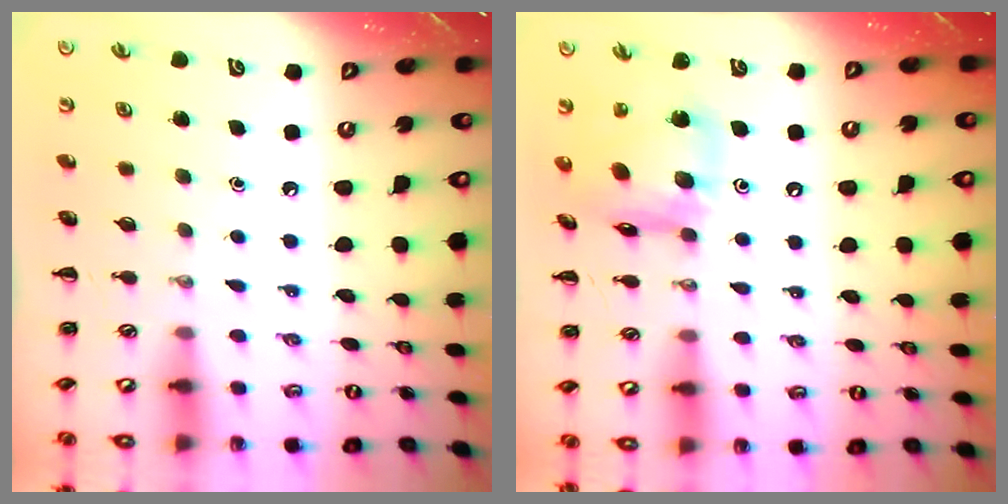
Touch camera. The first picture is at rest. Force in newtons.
{"total": 14.4, "press": 14.2, "slide": 2.2}